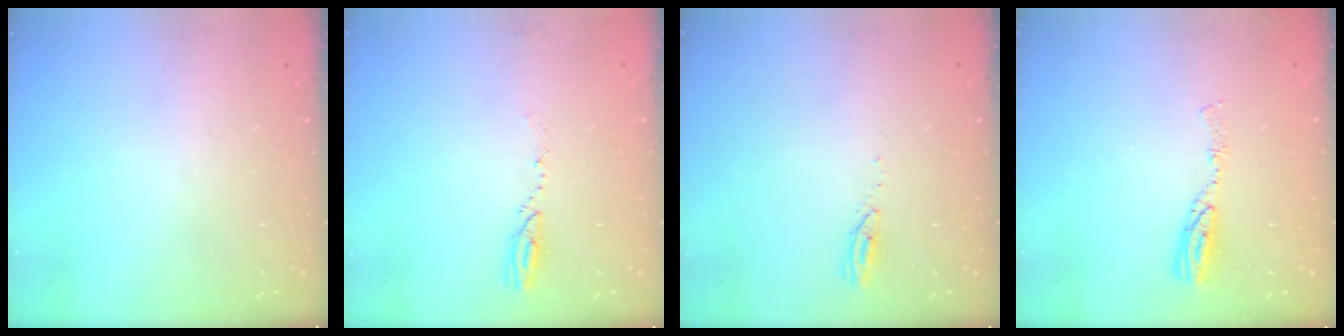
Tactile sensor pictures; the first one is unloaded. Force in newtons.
{"total": 3.7, "press": 3.6, "slide": 0.4}
{"total": 3.0, "press": 2.9, "slide": 0.4}
{"total": 5.4, "press": 5.4, "slide": 0.5}